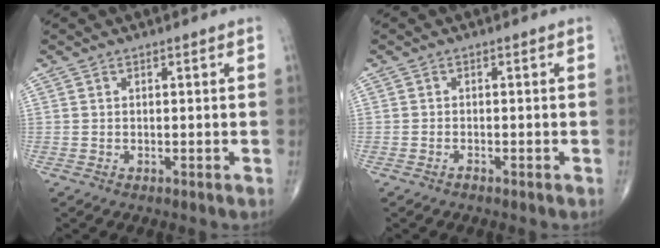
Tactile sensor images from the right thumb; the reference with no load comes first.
{"total": 0.5, "force": [-0.5, 0.1, 0.2], "torque": [-0.004, 0.003, -0.009]}